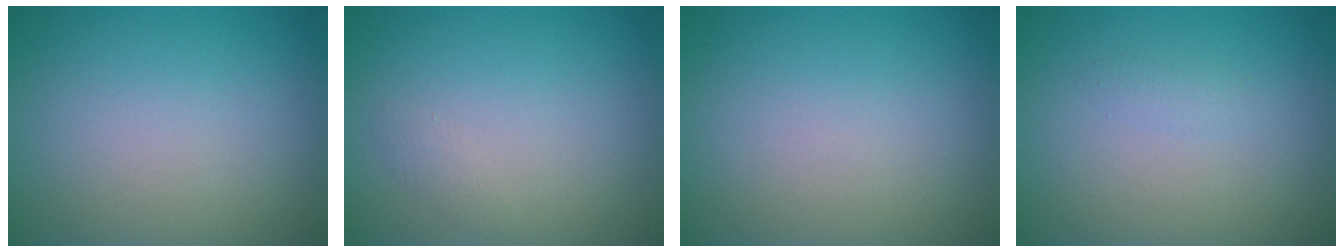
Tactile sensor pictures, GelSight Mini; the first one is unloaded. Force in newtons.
{"total": 0.6, "press": 0.6, "slide": 0.1}
{"total": 0.0}
{"total": 0.6, "press": 0.6, "slide": 0.0}